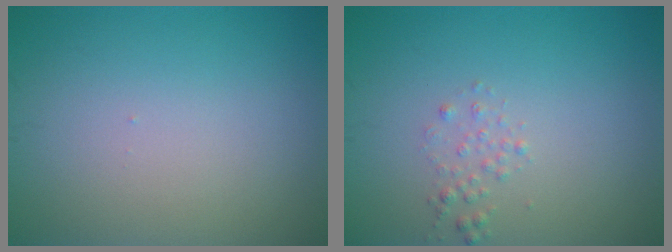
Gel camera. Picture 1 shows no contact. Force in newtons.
{"total": 0.9, "press": 0.9, "slide": 0.1}